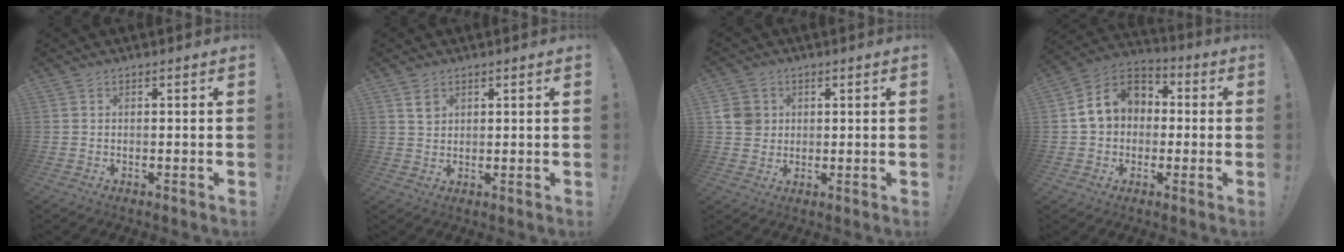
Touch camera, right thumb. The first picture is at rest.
{"total": 3.2, "force": [1.8, 2.3, 1.3], "torque": [-0.007, -0.007, 0.031]}
{"total": 6.3, "force": [1.4, 5.9, 1.9], "torque": [-0.023, -0.003, 0.028]}
{"total": 12.0, "force": [1.9, 10.2, 6.0], "torque": [-0.082, 0.010, 0.046]}